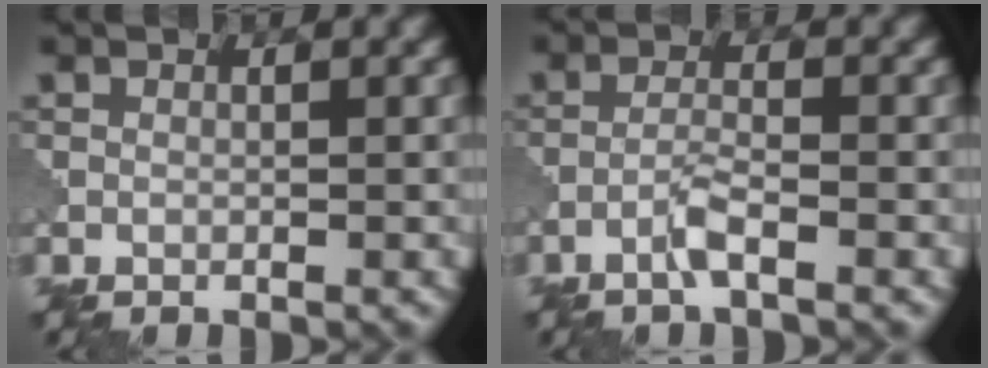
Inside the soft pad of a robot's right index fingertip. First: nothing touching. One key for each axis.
{"total": 2.1, "fx": -1.3, "fy": 0.1, "fz": 1.6, "tx": -0.034, "ty": 0.007, "tz": -0.031}